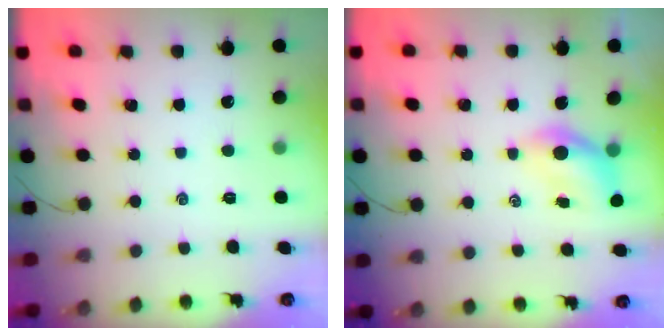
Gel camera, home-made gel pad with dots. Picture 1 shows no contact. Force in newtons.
{"total": 5.1, "press": 5.0, "slide": 1.2}